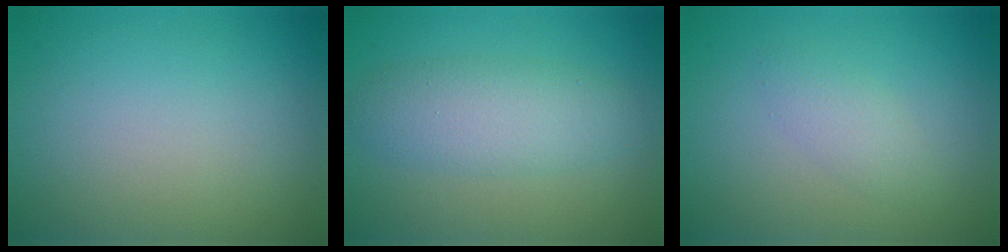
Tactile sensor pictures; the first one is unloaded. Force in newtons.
{"total": 4.3, "press": 4.3, "slide": 0.1}
{"total": 1.8, "press": 1.8, "slide": 0.1}